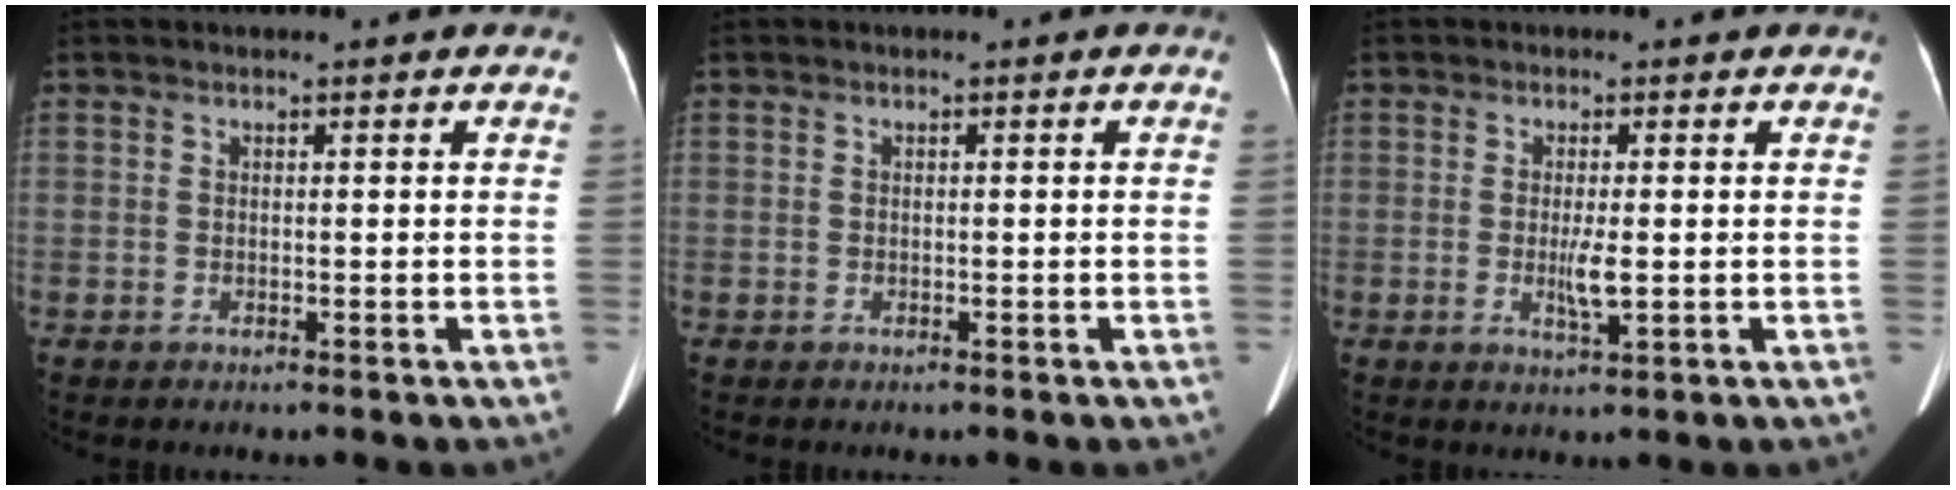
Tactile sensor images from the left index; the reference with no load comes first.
{"total": 0.0}
{"total": 2.8, "force": [-0.2, 0.3, 2.8], "torque": [-0.056, -0.006, -0.002]}